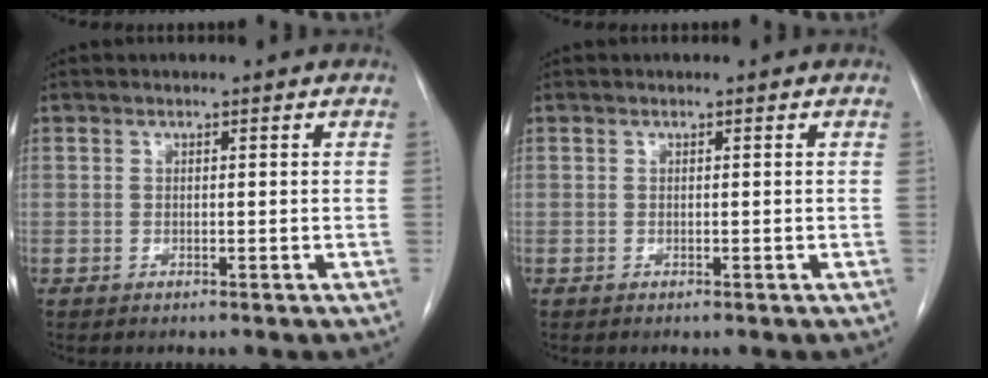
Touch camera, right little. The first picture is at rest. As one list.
[{"total": 0.0}]